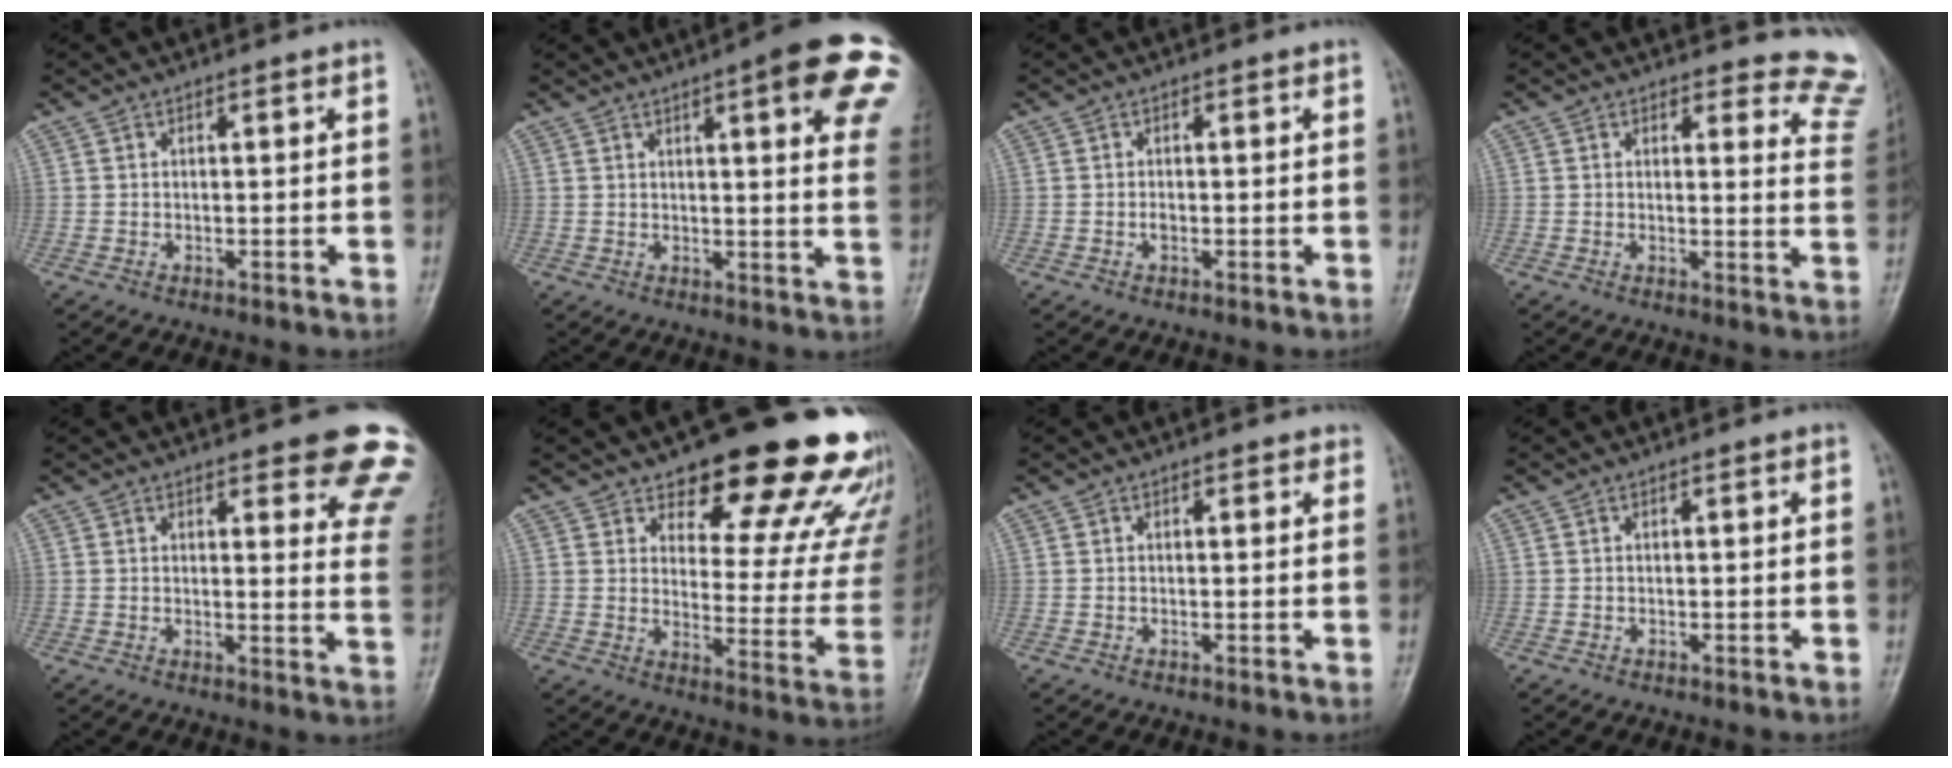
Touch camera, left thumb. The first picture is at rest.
{"total": 18.3, "force": [7.2, 4.0, 16.4], "torque": [-0.187, -0.007, 0.079]}
{"total": 0.8, "force": [-0.2, 0.5, 0.6], "torque": [-0.008, 0.000, -0.007]}
{"total": 10.7, "force": [10.2, 3.1, 0.5], "torque": [0.052, -0.096, 0.070]}
{"total": 12.2, "force": [9.6, 3.4, 6.7], "torque": [-0.029, -0.055, 0.085]}
{"total": 22.7, "force": [17.3, 8.0, 12.3], "torque": [-0.104, -0.108, 0.215]}
{"total": 1.1, "force": [0.8, 0.7, 0.4], "torque": [0.012, -0.003, 0.002]}
{"total": 0.0}